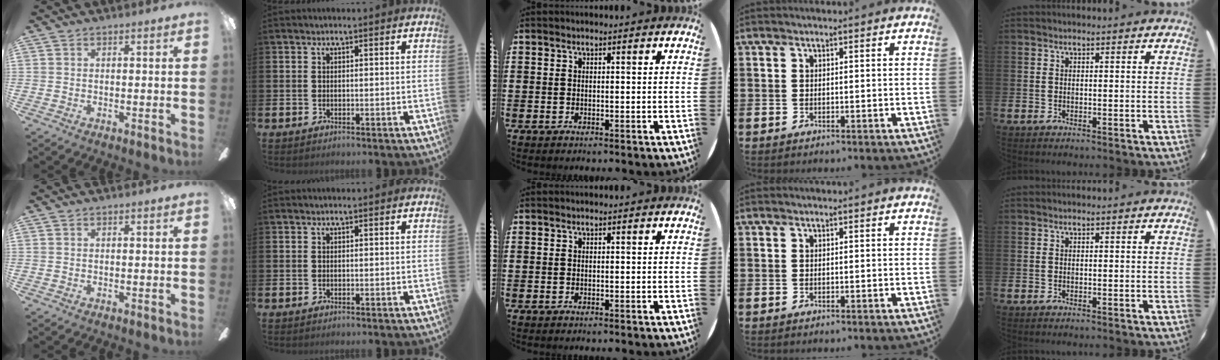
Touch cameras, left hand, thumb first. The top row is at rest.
{}